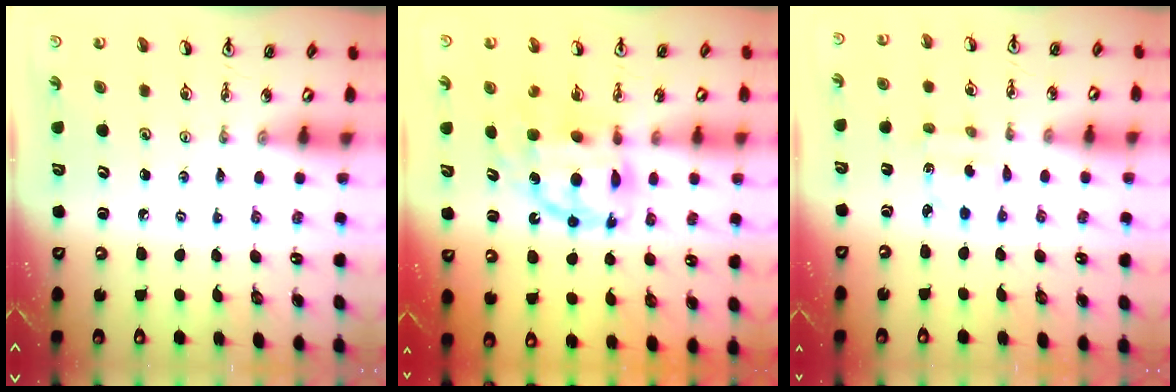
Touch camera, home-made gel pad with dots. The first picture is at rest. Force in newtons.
{"total": 11.3, "press": 11.2, "slide": 1.6}
{"total": 2.2, "press": 2.1, "slide": 0.6}